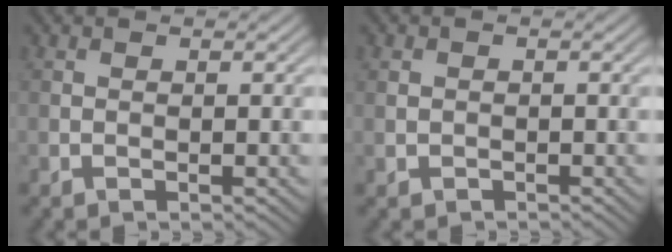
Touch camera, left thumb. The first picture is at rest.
{"total": 1.3, "force": [-0.2, 1.2, 0.4], "torque": [-0.008, -0.004, -0.007]}